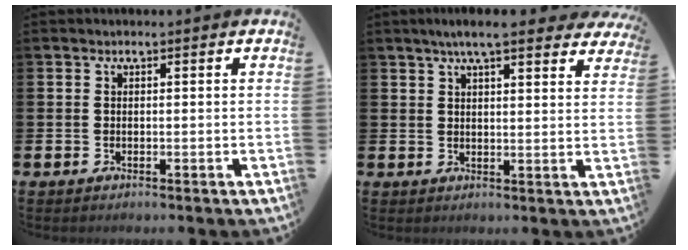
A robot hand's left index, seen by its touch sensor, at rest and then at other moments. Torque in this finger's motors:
{"motor_torque": [1.09, -1.05, 0.86, 0.21]}